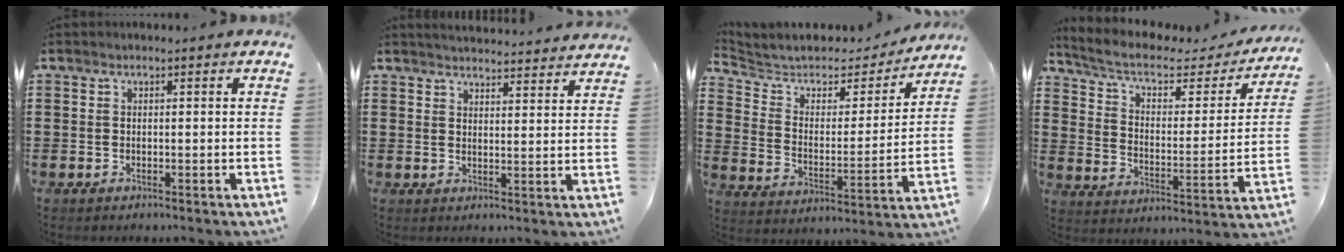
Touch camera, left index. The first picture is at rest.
{"total": 3.3, "force": [3.3, -0.2, -0.1], "torque": [-0.009, -0.019, 0.059]}
{"total": 4.9, "force": [4.3, 2.0, 1.3], "torque": [-0.056, -0.031, 0.067]}
{"total": 5.3, "force": [3.5, 2.1, 3.3], "torque": [-0.082, -0.020, 0.054]}